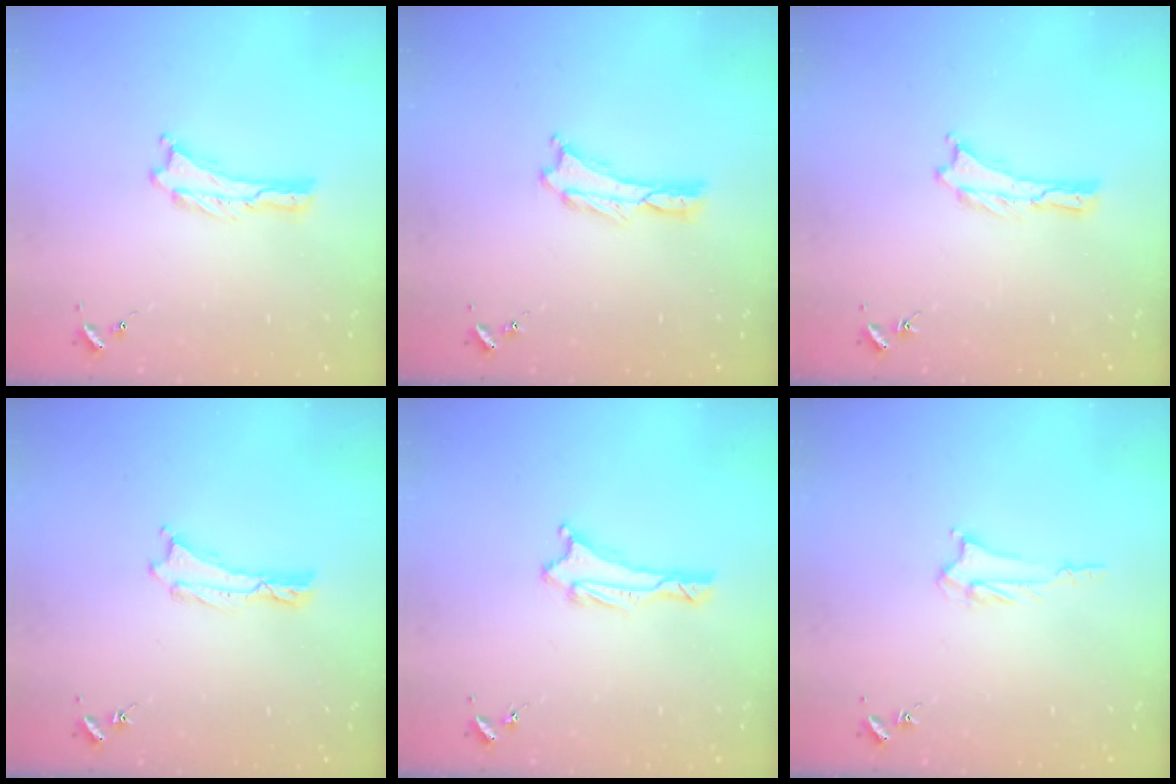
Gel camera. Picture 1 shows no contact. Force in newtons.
{"total": 0.0}
{"total": 0.0}
{"total": 0.0}
{"total": 1.3, "press": 1.3, "slide": 0.1}
{"total": 2.6, "press": 2.6, "slide": 0.3}